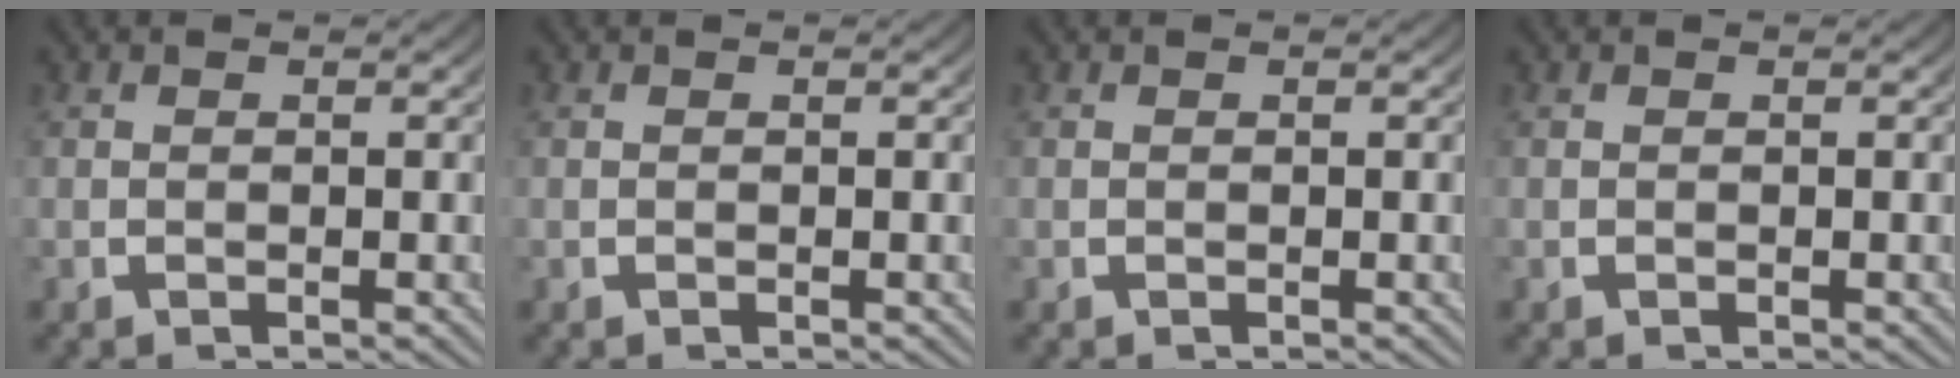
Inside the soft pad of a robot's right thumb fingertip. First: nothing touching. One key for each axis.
{"total": 0.0}
{"total": 0.0}
{"total": 0.0}